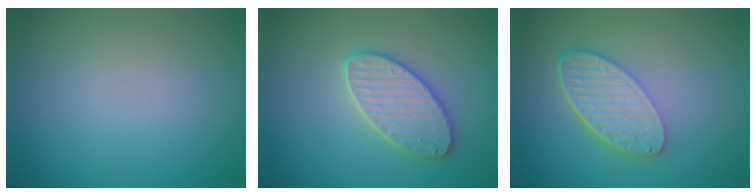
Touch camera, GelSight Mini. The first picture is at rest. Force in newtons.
{"total": 4.0, "press": 3.9, "slide": 0.9}
{"total": 5.5, "press": 4.0, "slide": 3.8}